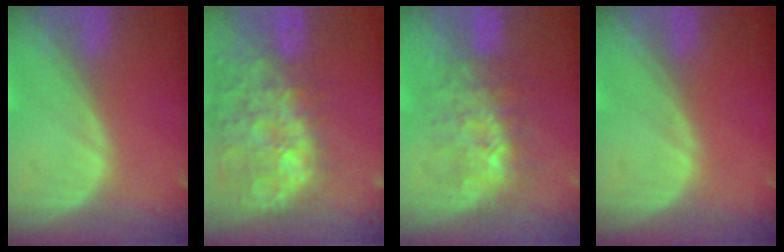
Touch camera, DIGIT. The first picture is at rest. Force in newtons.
{"total": 14.2, "press": 11.6, "slide": 8.1}
{"total": 7.6, "press": 7.3, "slide": 2.0}
{"total": 0.0}